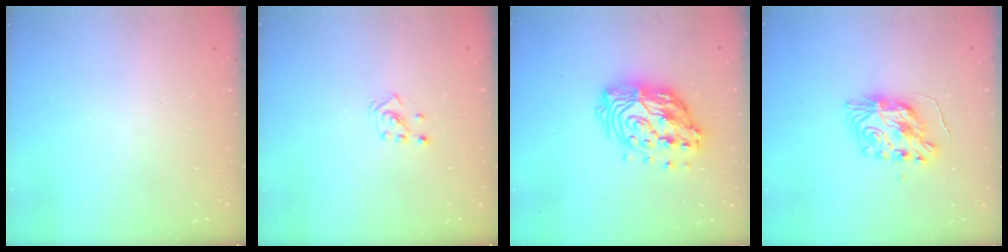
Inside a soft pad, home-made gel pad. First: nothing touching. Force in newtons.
{"total": 2.1, "press": 1.9, "slide": 0.8}
{"total": 17.1, "press": 17.0, "slide": 1.6}
{"total": 9.4, "press": 9.4, "slide": 0.9}